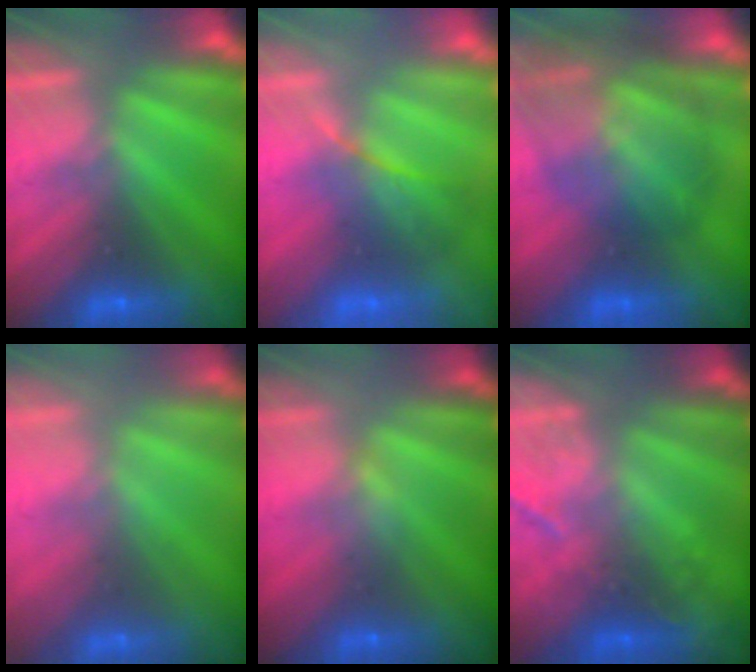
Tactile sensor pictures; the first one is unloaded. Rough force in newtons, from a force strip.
{"total": 2.3}
{"total": 9.8}
{"total": 2.4}
{"total": 2.4}
{"total": 2.2}